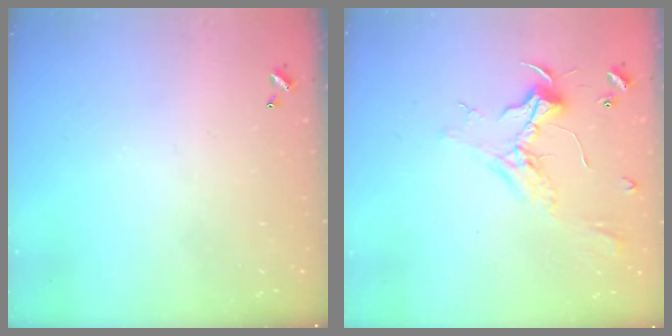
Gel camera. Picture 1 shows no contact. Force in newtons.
{"total": 2.3, "press": 2.2, "slide": 0.8}